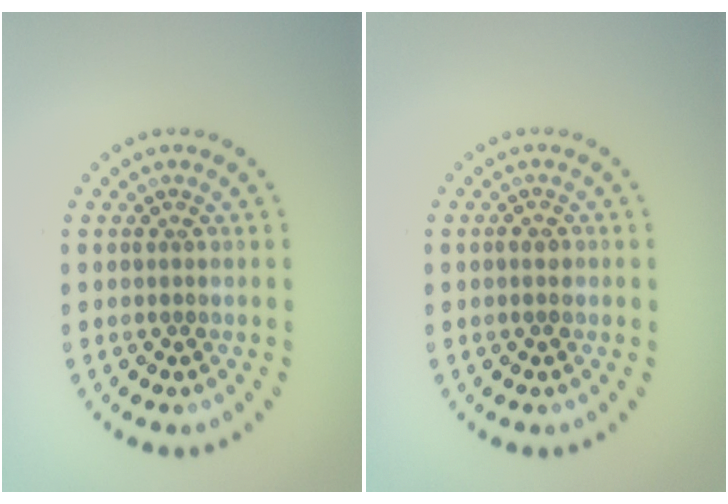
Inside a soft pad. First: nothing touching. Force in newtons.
{"total": 1.1, "press": 1.1, "slide": 0.1}